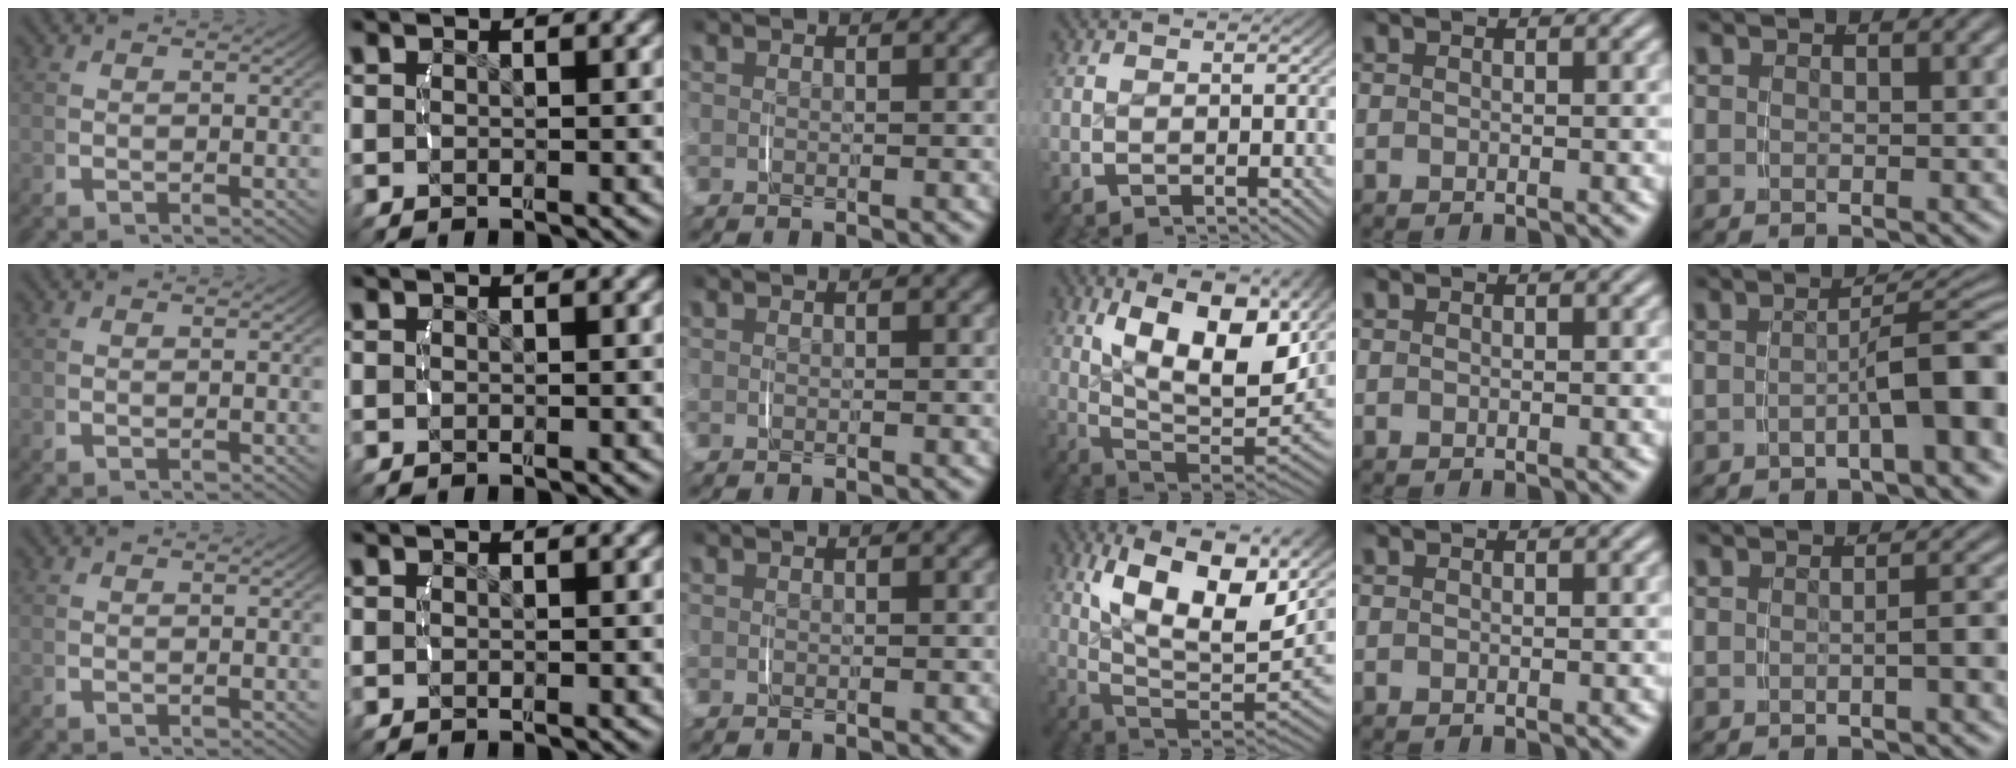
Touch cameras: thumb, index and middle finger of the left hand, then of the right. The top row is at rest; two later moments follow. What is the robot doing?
{"motion": "lift_and_place", "object": "phone"}